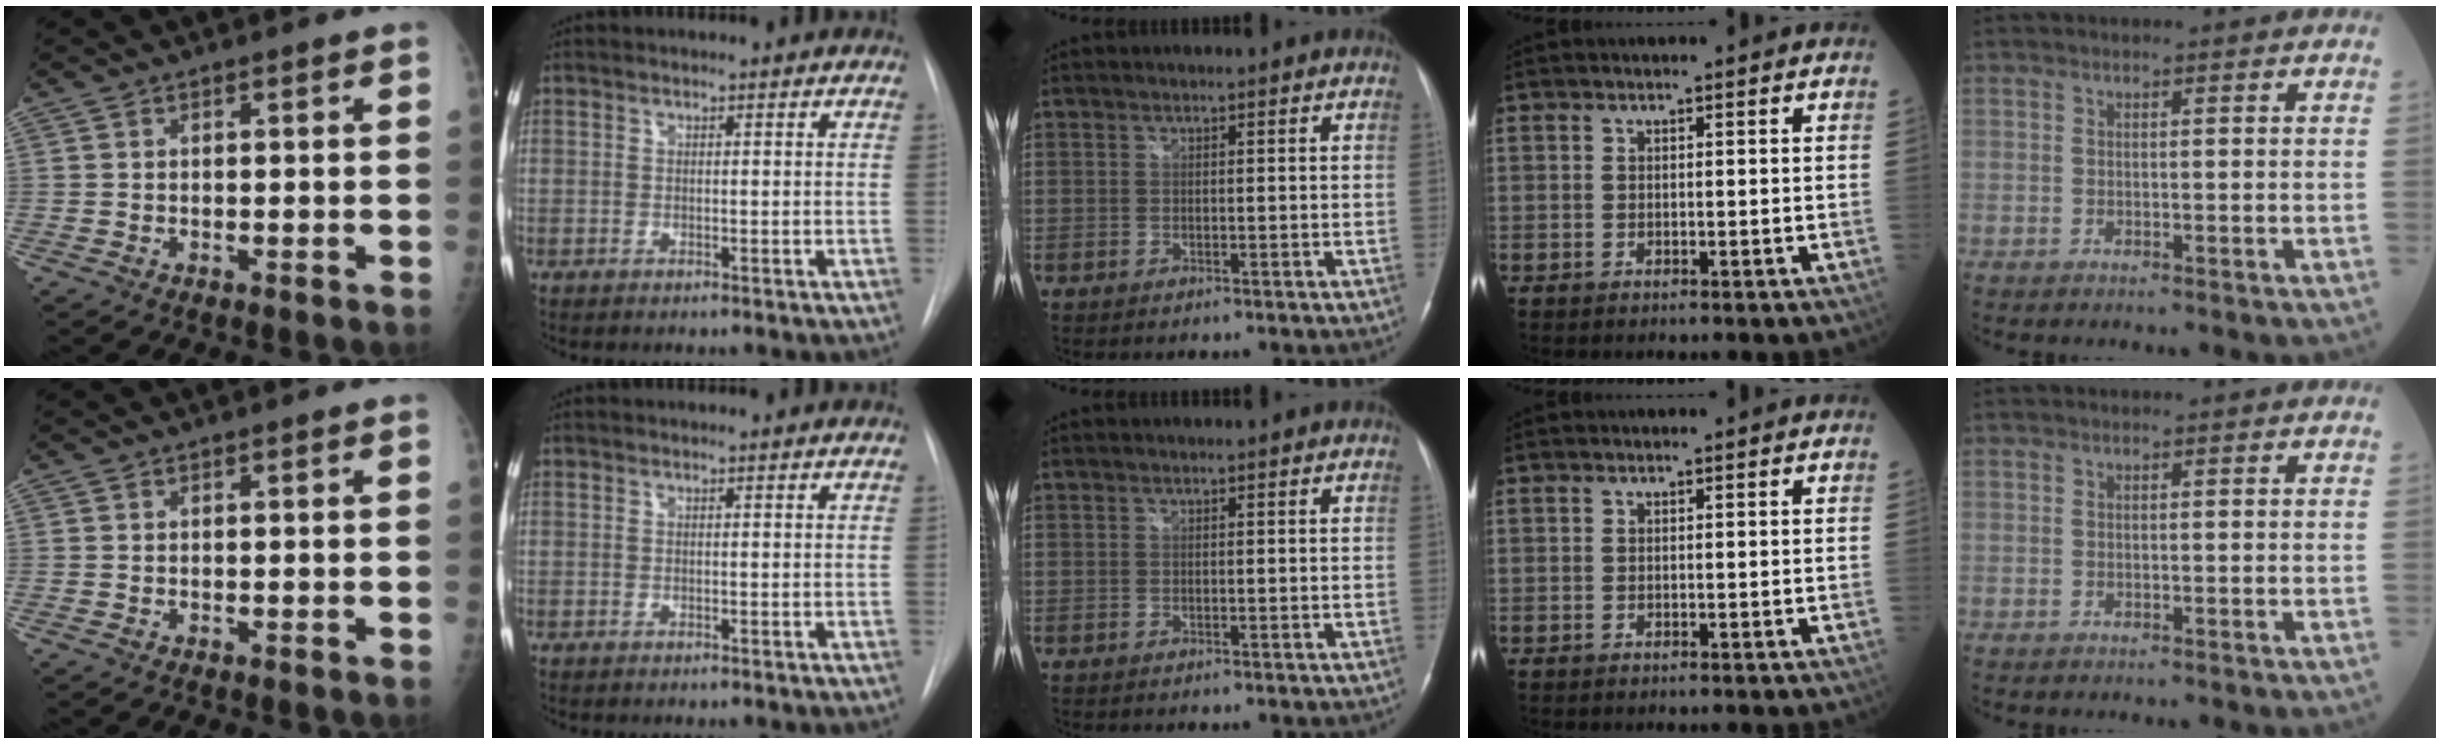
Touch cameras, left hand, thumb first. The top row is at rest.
{}